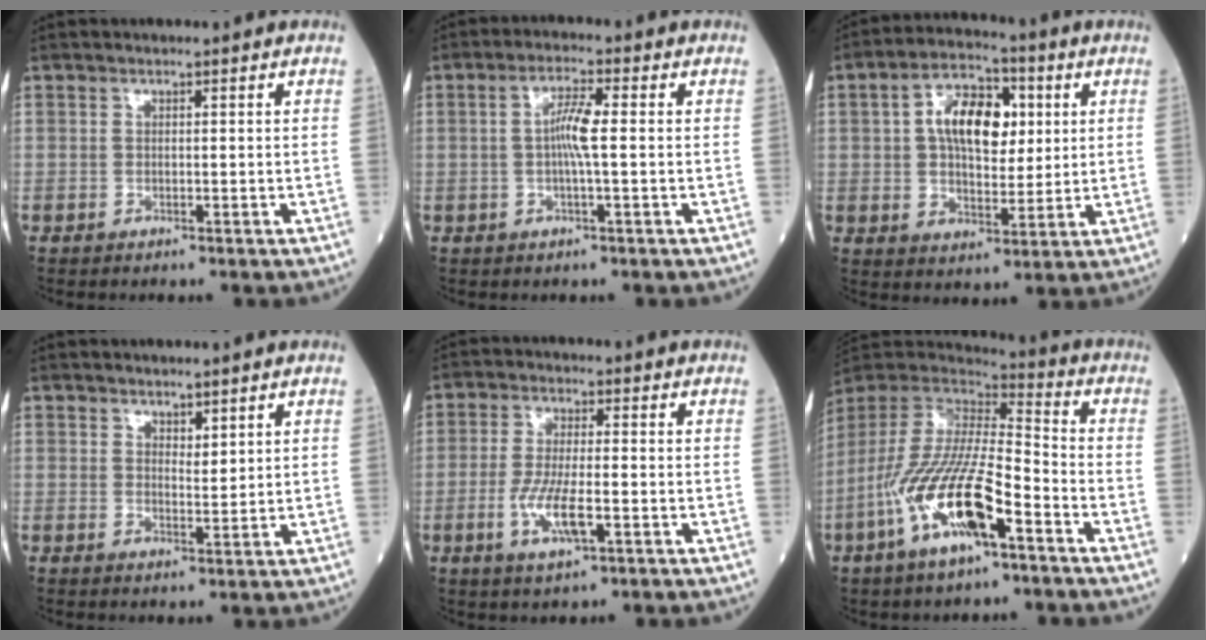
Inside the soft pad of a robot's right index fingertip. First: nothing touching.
{"total": 4.4, "force": [0.0, 0.1, 4.4], "torque": [-0.088, 0.005, -0.001]}
{"total": 11.1, "force": [2.6, 5.8, 9.1], "torque": [-0.161, 0.023, 0.043]}
{"total": 2.1, "force": [1.6, 0.7, 1.1], "torque": [-0.017, -0.007, 0.032]}
{"total": 7.2, "force": [-2.3, 1.5, 6.6], "torque": [-0.137, -0.010, -0.041]}
{"total": 17.5, "force": [-7.8, 4.0, 15.1], "torque": [-0.326, -0.016, -0.146]}